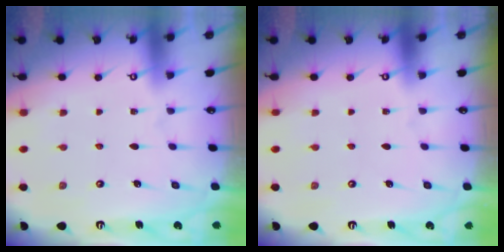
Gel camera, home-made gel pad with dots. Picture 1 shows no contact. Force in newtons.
{"total": 0.0}